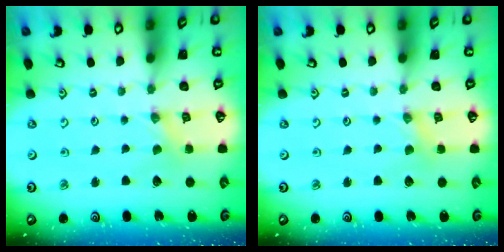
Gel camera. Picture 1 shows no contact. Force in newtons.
{"total": 0.7, "press": 0.7, "slide": 0.2}